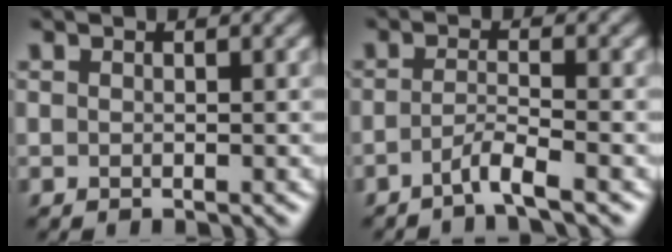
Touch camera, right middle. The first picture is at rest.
{"total": 2.4, "force": [-1.5, 0.2, 1.9], "torque": [-0.030, 0.001, -0.039]}